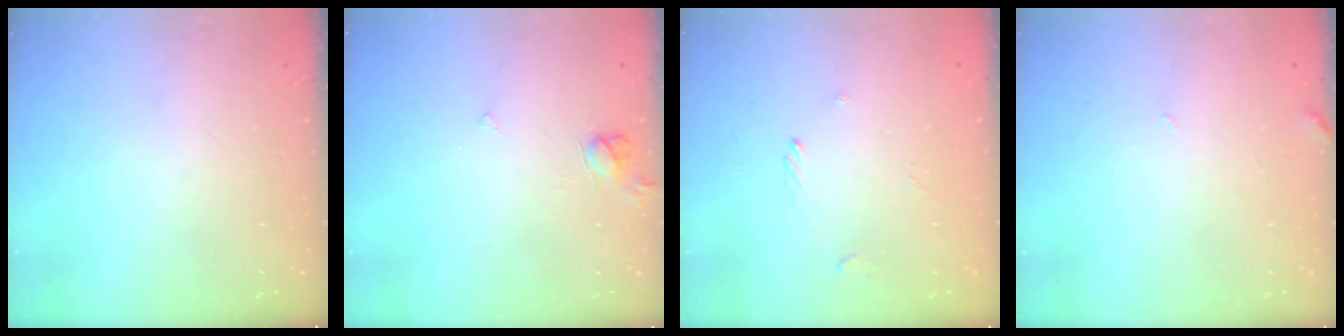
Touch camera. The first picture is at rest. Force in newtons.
{"total": 4.5, "press": 4.5, "slide": 0.4}
{"total": 1.1, "press": 0.9, "slide": 0.5}
{"total": 3.1, "press": 3.1, "slide": 0.3}